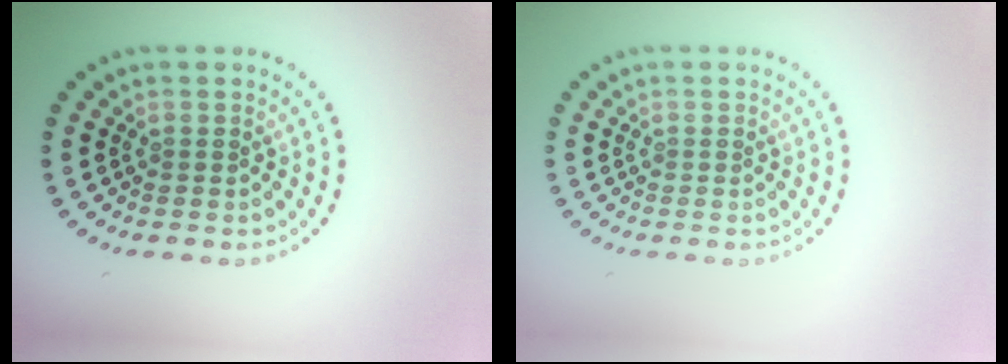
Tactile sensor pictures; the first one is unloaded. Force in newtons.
{"total": 0.0}